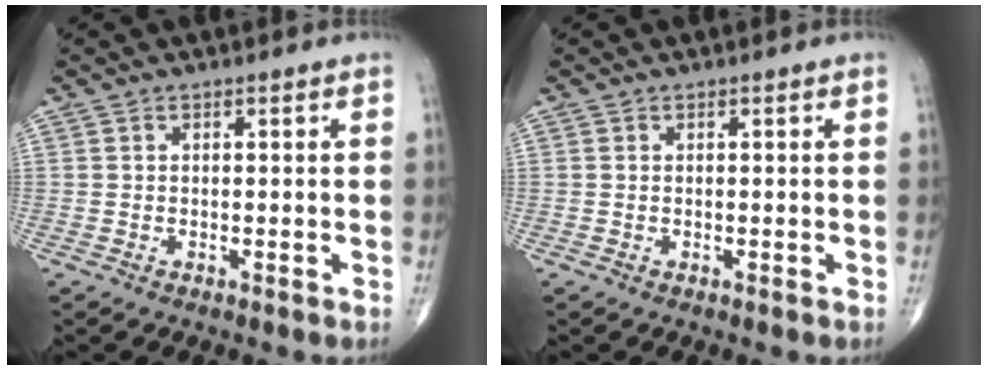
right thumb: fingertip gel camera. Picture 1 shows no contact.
{"total": 0.0}